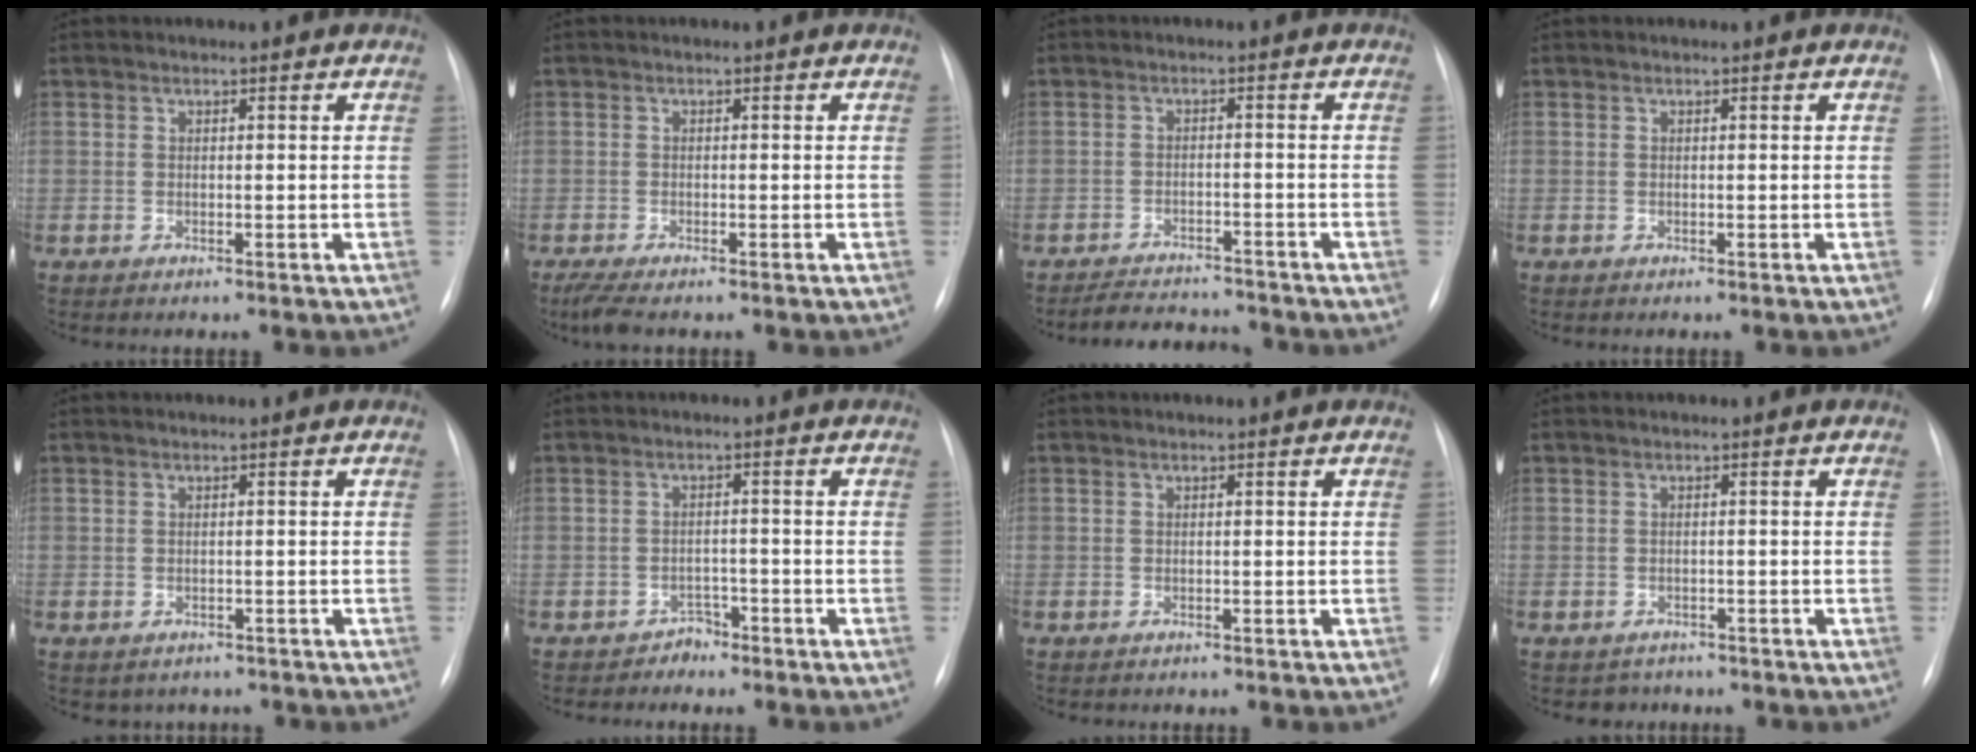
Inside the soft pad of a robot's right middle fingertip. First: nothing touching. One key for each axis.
{"total": 3.2, "fx": -2.4, "fy": 0.6, "fz": 2.1, "tx": -0.046, "ty": -0.014, "tz": -0.040}
{"total": 7.0, "fx": -6.7, "fy": 1.3, "fz": 1.4, "tx": -0.022, "ty": 0.003, "tz": -0.100}
{"total": 0.0}
{"total": 2.7, "fx": -2.2, "fy": 1.7, "fz": 0.2, "tx": -0.003, "ty": 0.010, "tz": -0.026}
{"total": 2.2, "fx": -1.8, "fy": 1.2, "fz": -0.2, "tx": 0.002, "ty": 0.004, "tz": -0.028}
{"total": 0.0}
{"total": 2.2, "fx": -1.7, "fy": 1.2, "fz": -0.5, "tx": 0.002, "ty": 0.003, "tz": -0.025}